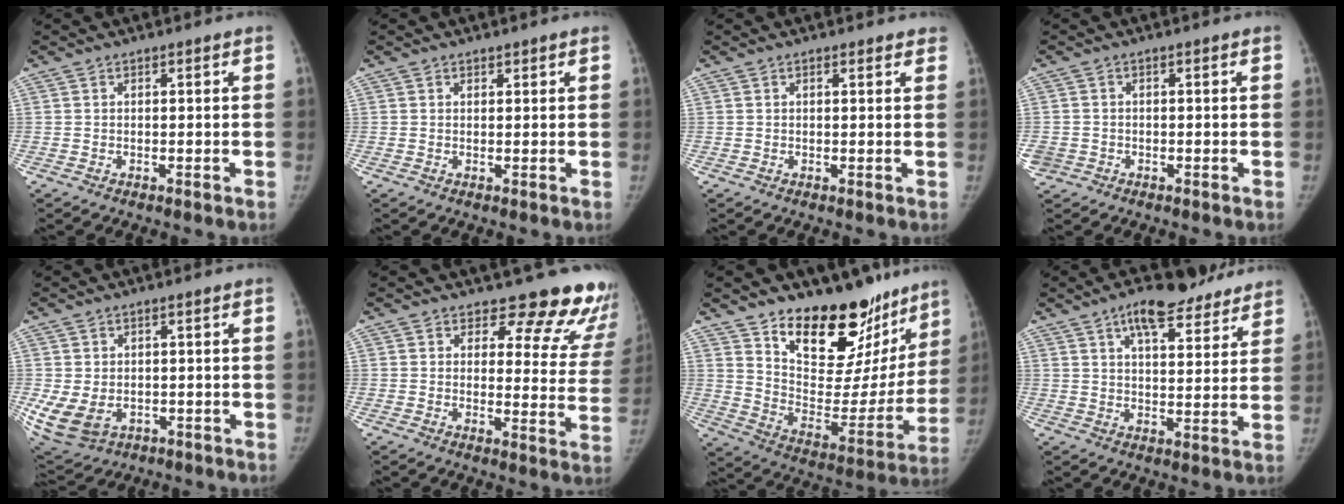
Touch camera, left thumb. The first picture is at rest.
{"total": 0.9, "force": [0.7, 0.5, 0.1], "torque": [0.008, -0.005, 0.009]}
{"total": 1.7, "force": [1.2, 0.7, 1.0], "torque": [-0.002, 0.001, 0.012]}
{"total": 3.0, "force": [-1.0, 2.7, 0.9], "torque": [-0.020, 0.005, -0.015]}
{"total": 10.1, "force": [-2.1, 7.5, 6.5], "torque": [-0.141, -0.006, -0.017]}
{"total": 16.3, "force": [14.6, 5.9, 4.3], "torque": [0.013, -0.115, 0.148]}
{"total": 25.7, "force": [18.5, 12.7, 12.5], "torque": [-0.138, -0.109, 0.284]}
{"total": 13.0, "force": [9.0, 4.9, 7.9], "torque": [-0.083, -0.032, 0.133]}